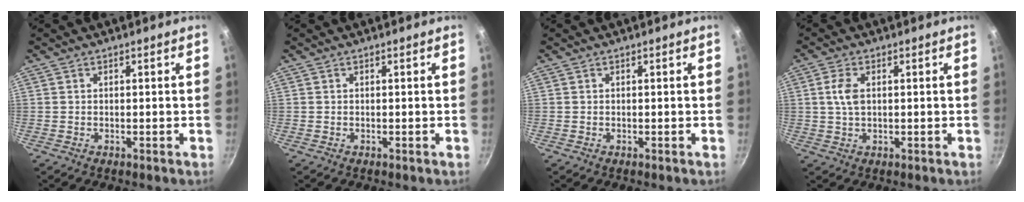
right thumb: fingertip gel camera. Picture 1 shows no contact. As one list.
[{"total": 0.0}, {"total": 0.0}, {"total": 4.2, "force": [0.8, 2.4, 3.3], "torque": [-0.069, 0.003, 0.013]}]